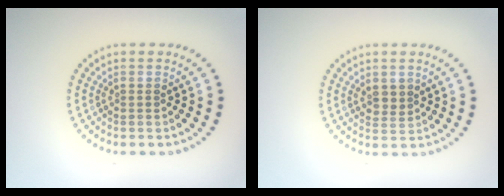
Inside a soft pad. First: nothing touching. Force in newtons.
{"total": 1.5, "press": 1.4, "slide": 0.5}